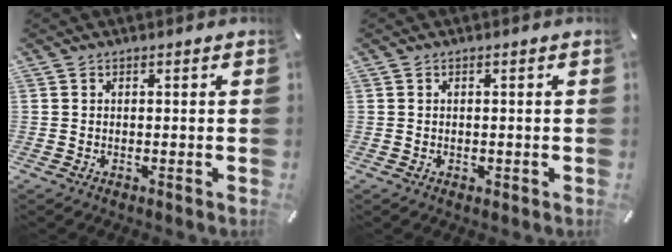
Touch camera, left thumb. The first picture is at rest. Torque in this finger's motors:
{"motor_torque": [-0.29, -0.25, 0.15, 0.14, 0.00]}